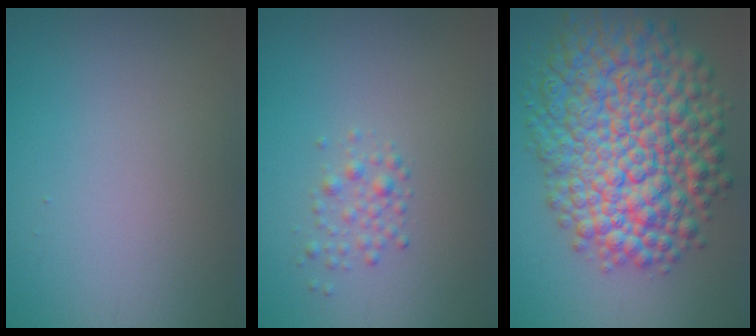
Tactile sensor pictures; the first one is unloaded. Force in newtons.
{"total": 1.4, "press": 1.4, "slide": 0.0}
{"total": 12.5, "press": 12.5, "slide": 0.4}